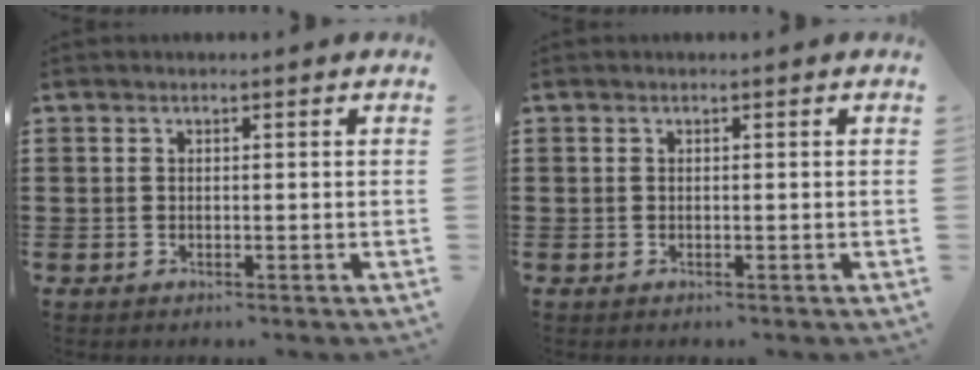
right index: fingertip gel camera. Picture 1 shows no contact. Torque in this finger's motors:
{"motor_torque": [-0.01, 0.02, 0.00, 0.00]}